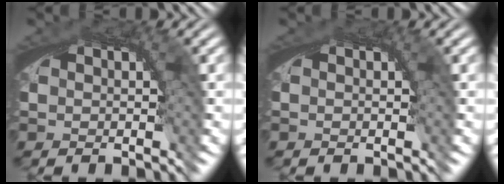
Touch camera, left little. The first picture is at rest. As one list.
[{"total": 0.0}]